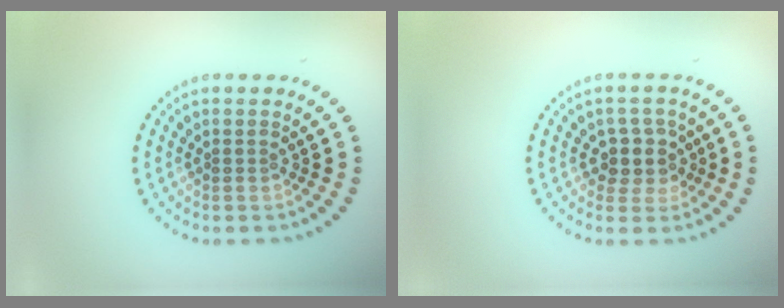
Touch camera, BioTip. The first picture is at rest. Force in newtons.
{"total": 2.8, "press": 2.4, "slide": 1.4}